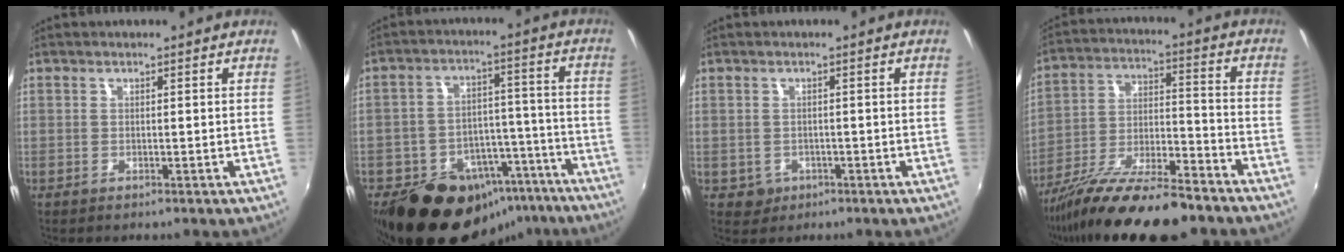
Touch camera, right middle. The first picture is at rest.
{"total": 21.2, "force": [-14.8, 12.8, 8.2], "torque": [-0.169, 0.043, -0.183]}
{"total": 3.1, "force": [-0.9, 2.8, 0.8], "torque": [-0.023, -0.003, -0.008]}
{"total": 19.5, "force": [-14.9, 4.4, 11.7], "torque": [-0.218, -0.030, -0.249]}